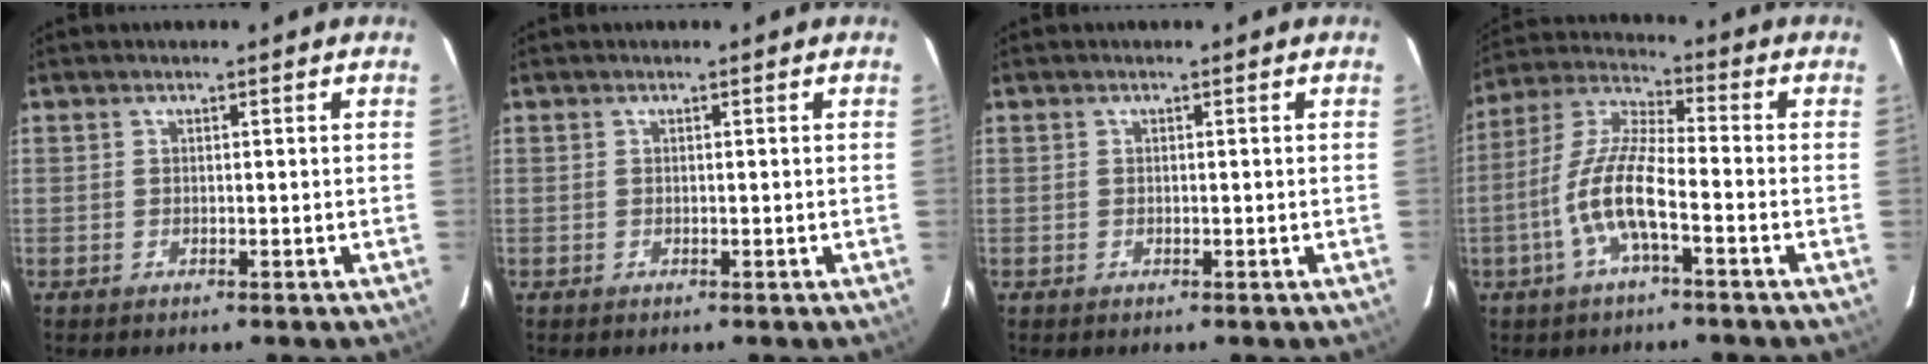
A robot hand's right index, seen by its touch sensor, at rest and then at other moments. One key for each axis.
{"total": 0.0}
{"total": 0.0}
{"total": 10.8, "fx": -4.0, "fy": 2.4, "fz": 9.7, "tx": -0.211, "ty": 0.002, "tz": -0.080}